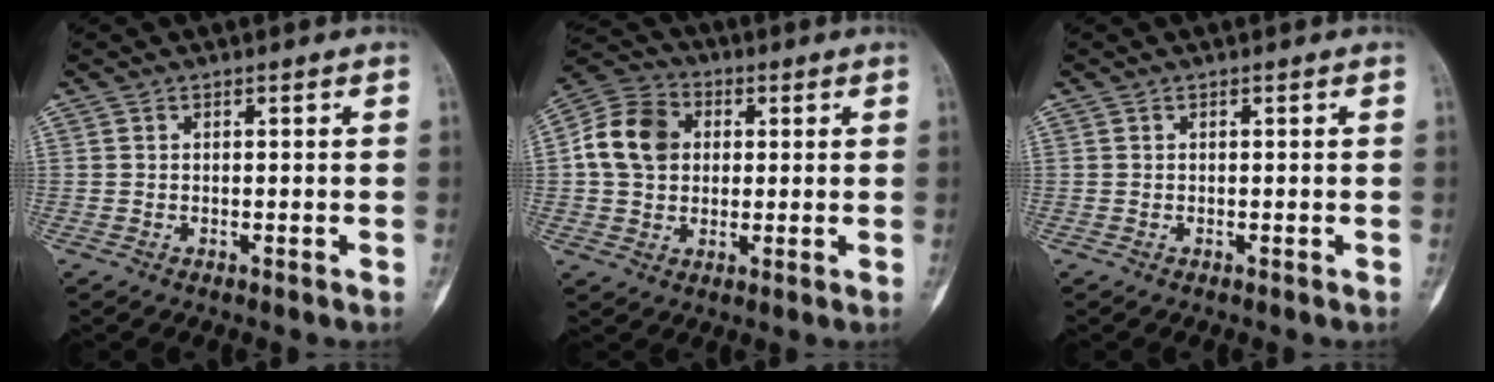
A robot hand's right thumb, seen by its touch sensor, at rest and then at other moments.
{"total": 11.3, "force": [1.5, 9.1, 6.5], "torque": [-0.104, 0.015, 0.018]}
{"total": 0.0}